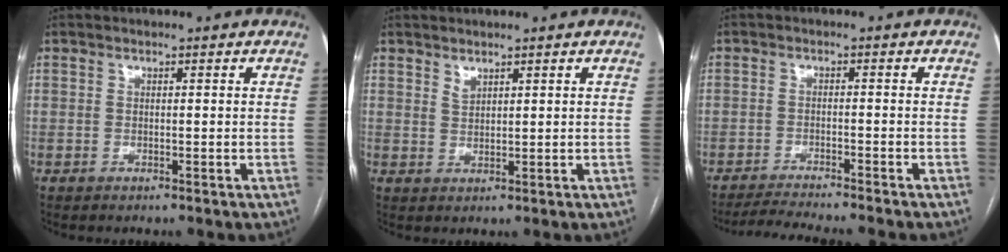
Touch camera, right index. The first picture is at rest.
{"total": 1.5, "force": [1.3, 0.5, 0.6], "torque": [-0.010, -0.003, 0.027]}
{"total": 7.5, "force": [-6.9, -0.7, 2.9], "torque": [-0.040, -0.015, -0.111]}